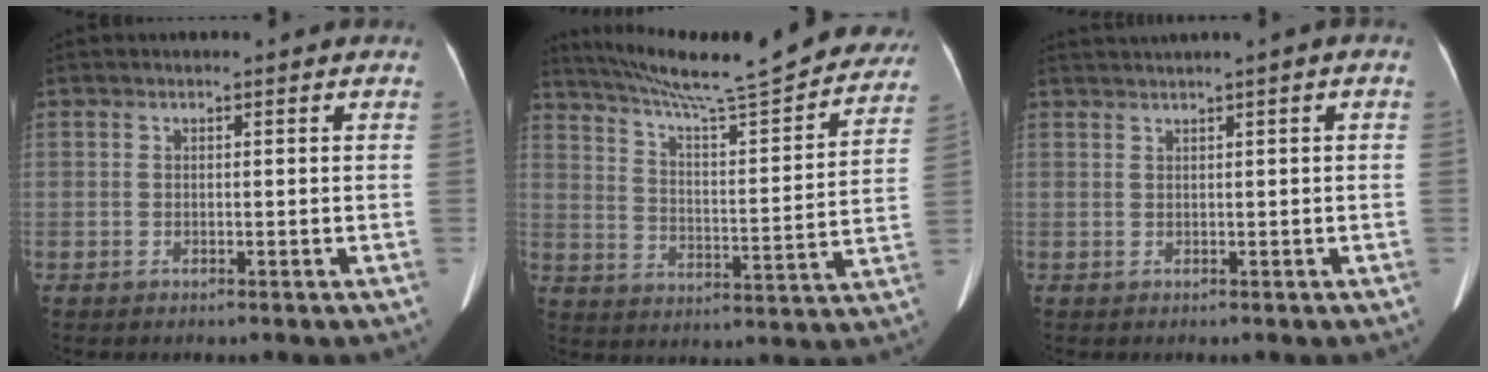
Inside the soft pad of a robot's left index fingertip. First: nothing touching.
{"total": 25.8, "force": [23.1, 2.5, 11.4], "torque": [-0.184, -0.036, 0.307]}
{"total": 2.3, "force": [1.2, -0.3, 1.9], "torque": [-0.041, 0.014, 0.030]}